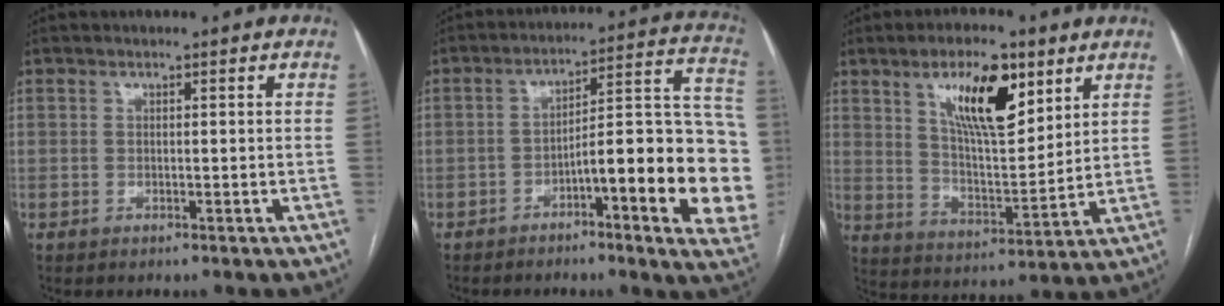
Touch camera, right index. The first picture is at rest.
{"total": 19.4, "force": [-5.5, 3.2, 18.3], "torque": [-0.173, 0.040, -0.066]}
{"total": 13.1, "force": [6.9, 4.0, 10.4], "torque": [-0.179, 0.002, 0.125]}